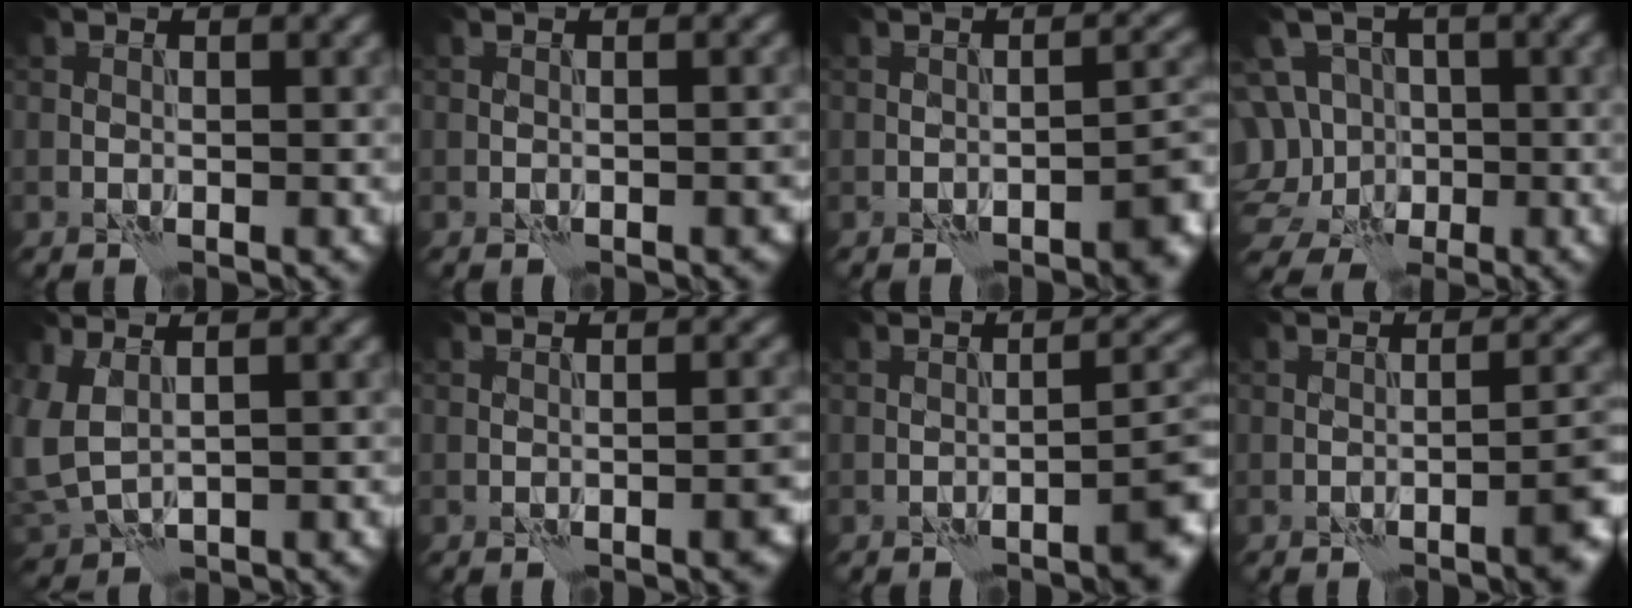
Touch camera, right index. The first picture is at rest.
{"total": 0.9, "force": [-0.4, 0.2, 0.8], "torque": [-0.011, 0.002, -0.006]}
{"total": 3.4, "force": [-2.1, 0.8, 2.5], "torque": [-0.029, 0.013, -0.030]}
{"total": 8.6, "force": [-0.6, 7.7, 3.8], "torque": [-0.068, 0.028, -0.046]}
{"total": 4.2, "force": [1.0, 2.5, 3.2], "torque": [-0.076, -0.002, 0.030]}
{"total": 2.0, "force": [-0.9, 0.4, 1.8], "torque": [-0.023, 0.004, -0.013]}
{"total": 4.3, "force": [-2.4, 0.8, 3.5], "torque": [-0.036, 0.016, -0.037]}
{"total": 4.4, "force": [-2.1, 1.0, 3.7], "torque": [-0.040, 0.012, -0.033]}